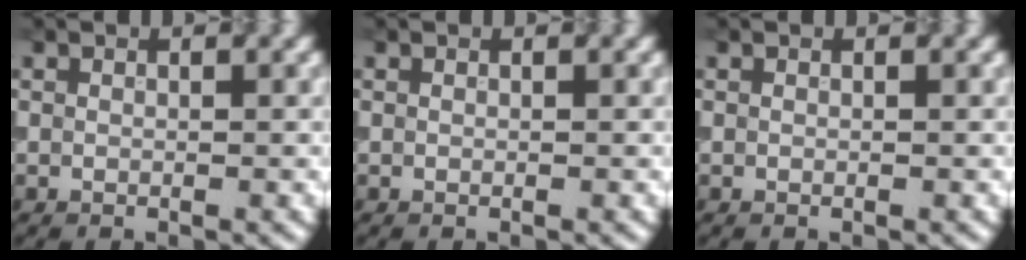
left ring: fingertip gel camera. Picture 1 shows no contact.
{"total": 0.0}
{"total": 0.0}